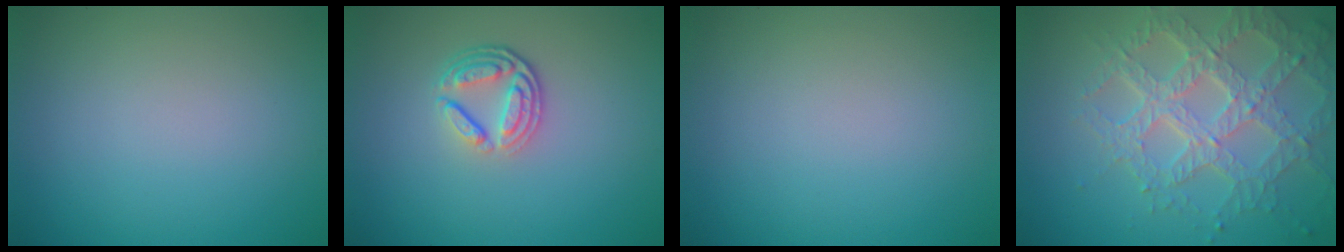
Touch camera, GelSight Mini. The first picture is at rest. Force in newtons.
{"total": 3.8, "press": 2.8, "slide": 2.5}
{"total": 0.0}
{"total": 7.2, "press": 5.3, "slide": 4.9}